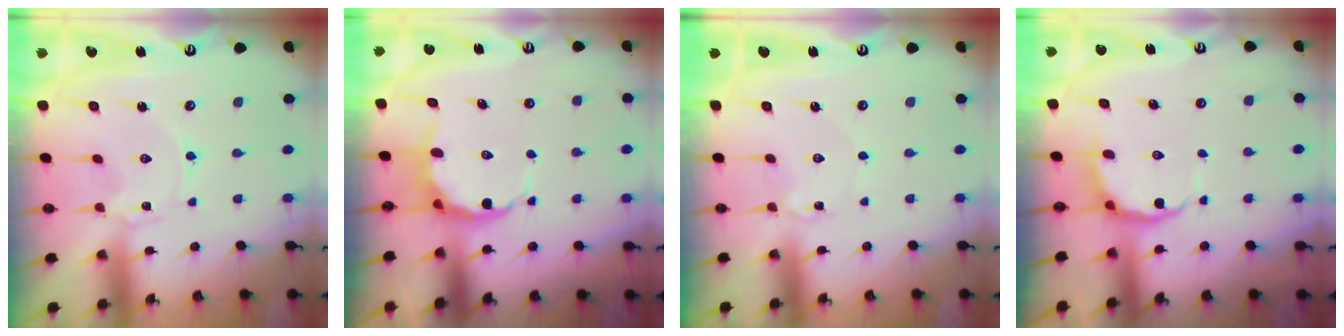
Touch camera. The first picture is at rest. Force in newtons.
{"total": 7.4, "press": 7.1, "slide": 1.9}
{"total": 1.9, "press": 1.9, "slide": 0.2}
{"total": 6.3, "press": 5.7, "slide": 2.7}